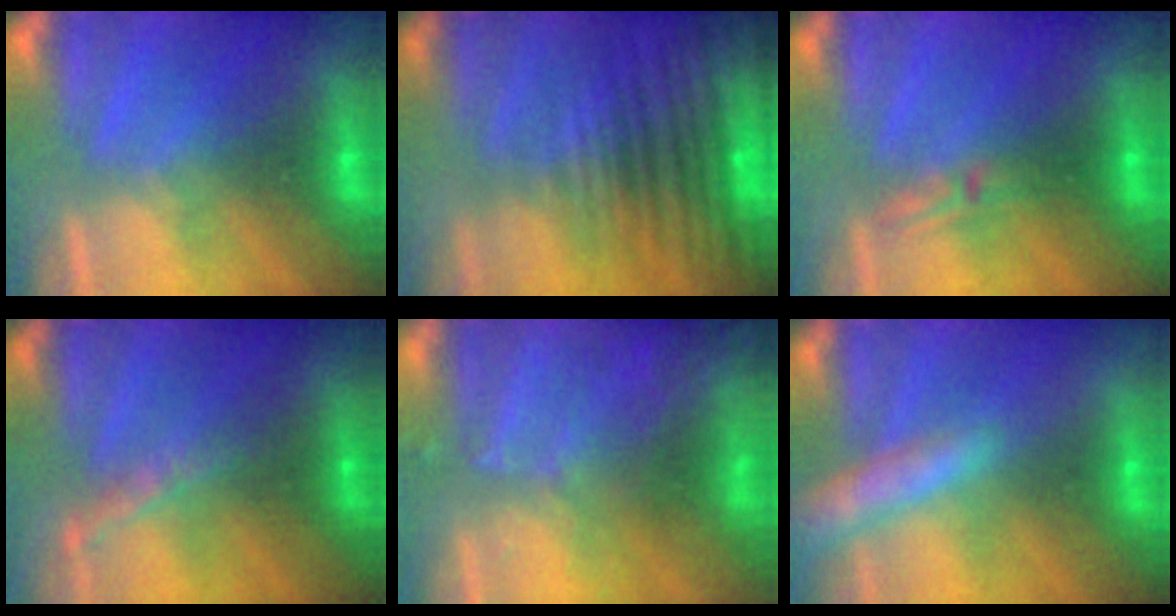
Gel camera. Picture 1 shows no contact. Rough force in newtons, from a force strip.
{"total": 8.6}
{"total": 2.3}
{"total": 1.4}
{"total": 9.8}
{"total": 8.3}